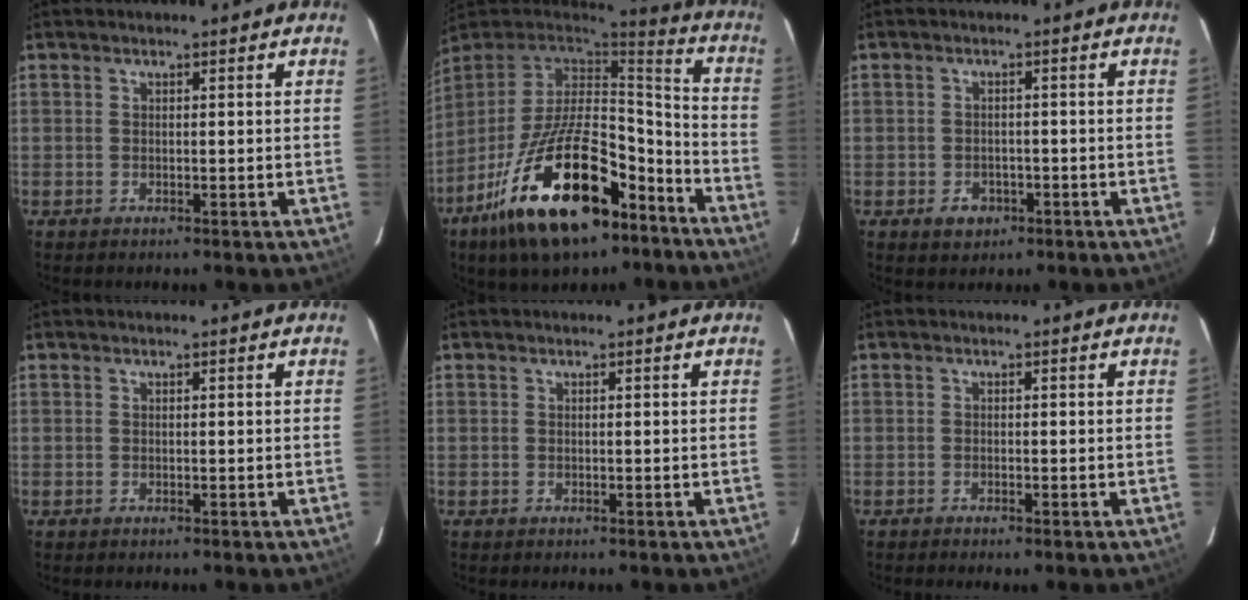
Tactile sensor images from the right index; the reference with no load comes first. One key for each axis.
{"total": 26.7, "fx": -15.0, "fy": 11.8, "fz": 18.7, "tx": -0.353, "ty": -0.010, "tz": -0.236}
{"total": 3.7, "fx": -1.8, "fy": 3.0, "fz": 1.3, "tx": -0.030, "ty": 0.004, "tz": -0.020}
{"total": 0.0}
{"total": 0.0}
{"total": 0.8, "fx": -0.6, "fy": -0.1, "fz": 0.5, "tx": -0.011, "ty": 0.000, "tz": -0.012}